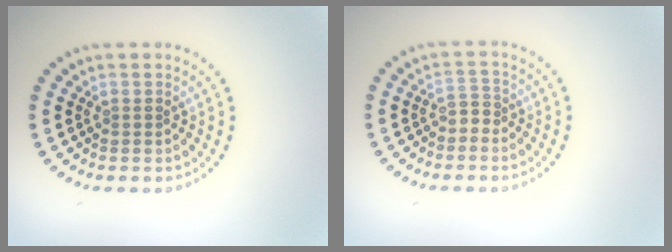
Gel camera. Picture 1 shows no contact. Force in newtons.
{"total": 1.2, "press": 0.9, "slide": 0.8}